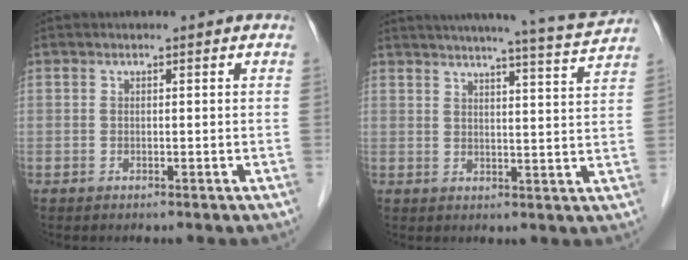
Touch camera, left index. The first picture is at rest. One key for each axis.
{"total": 13.6, "fx": 12.5, "fy": -1.2, "fz": 5.0, "tx": -0.081, "ty": -0.030, "tz": 0.154}